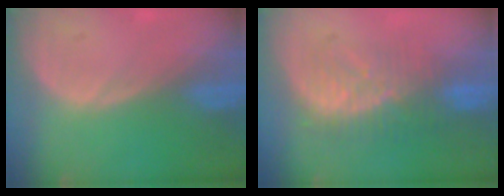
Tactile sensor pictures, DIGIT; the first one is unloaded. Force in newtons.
{"total": 8.1, "press": 7.9, "slide": 1.6}